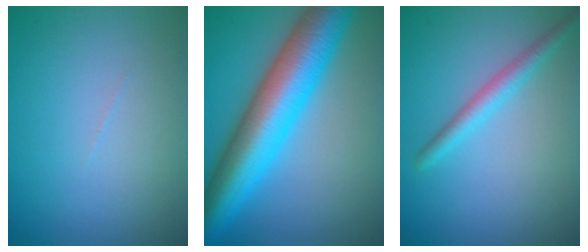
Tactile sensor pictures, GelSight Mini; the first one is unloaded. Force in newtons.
{"total": 11.6, "press": 11.6, "slide": 0.2}
{"total": 2.2, "press": 2.2, "slide": 0.0}